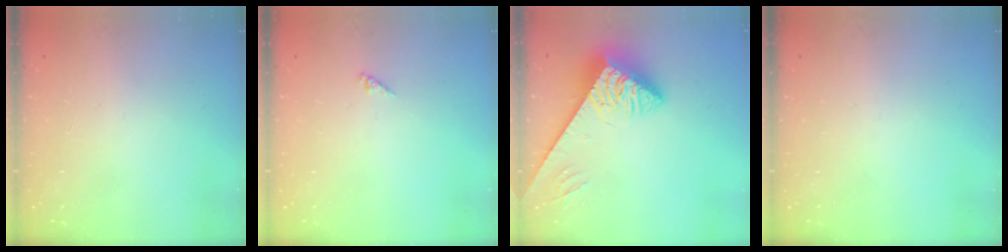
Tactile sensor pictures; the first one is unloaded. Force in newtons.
{"total": 0.0}
{"total": 4.7, "press": 4.7, "slide": 0.6}
{"total": 0.0}